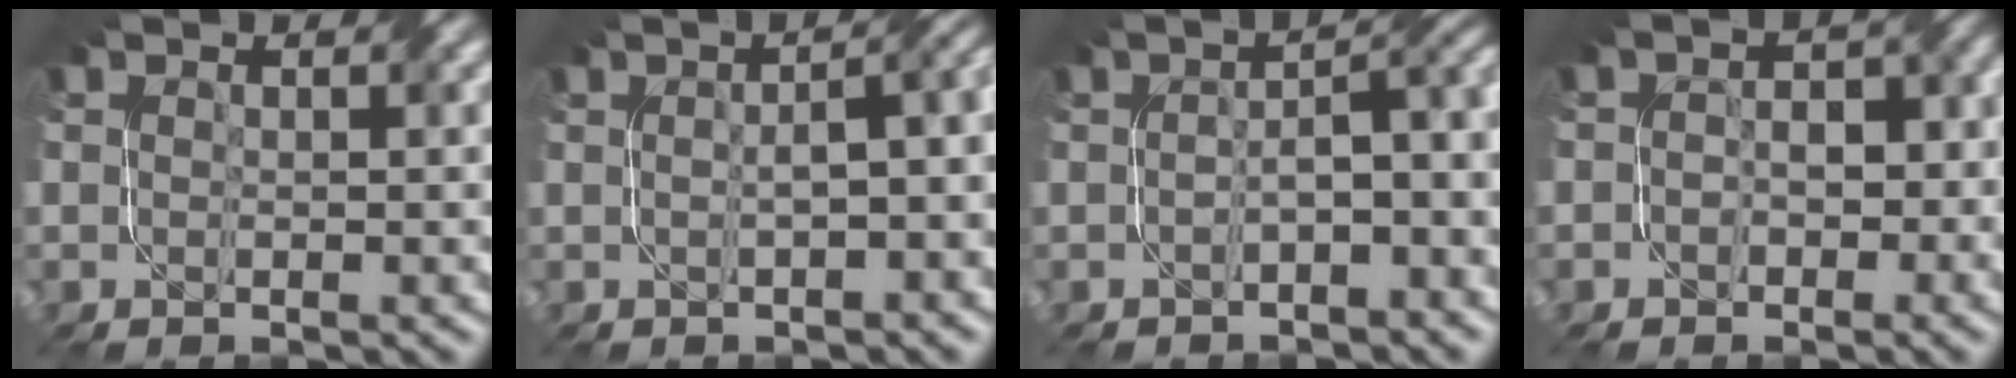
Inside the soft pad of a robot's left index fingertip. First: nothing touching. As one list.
[{"total": 6.4, "force": [0.4, 2.8, 5.7], "torque": [-0.050, 0.023, 0.000]}, {"total": 4.8, "force": [-1.0, 1.6, 4.4], "torque": [-0.060, 0.011, -0.017]}, {"total": 3.4, "force": [-0.5, 2.4, 2.4], "torque": [-0.013, 0.008, -0.013]}]